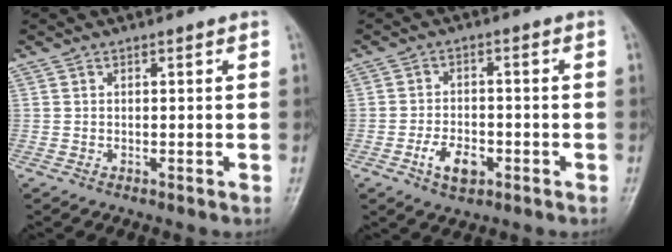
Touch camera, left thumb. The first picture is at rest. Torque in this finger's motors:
{"motor_torque": [-0.35, 1.01, 0.74, 0.19, 0.01]}